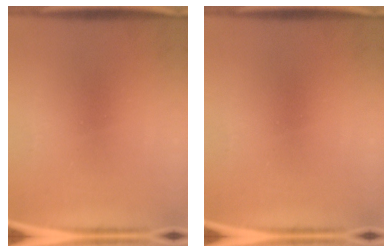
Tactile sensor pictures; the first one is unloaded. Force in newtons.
{"total": 0.0}